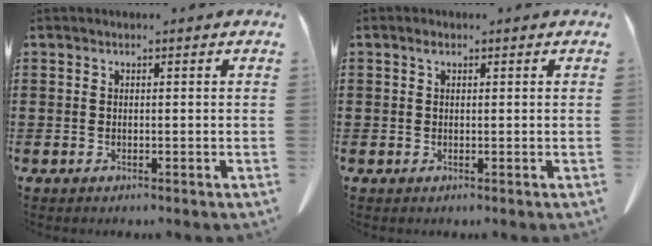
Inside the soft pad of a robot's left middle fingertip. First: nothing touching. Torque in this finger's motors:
{"motor_torque": [-0.03, 0.57, -0.16, -0.14]}